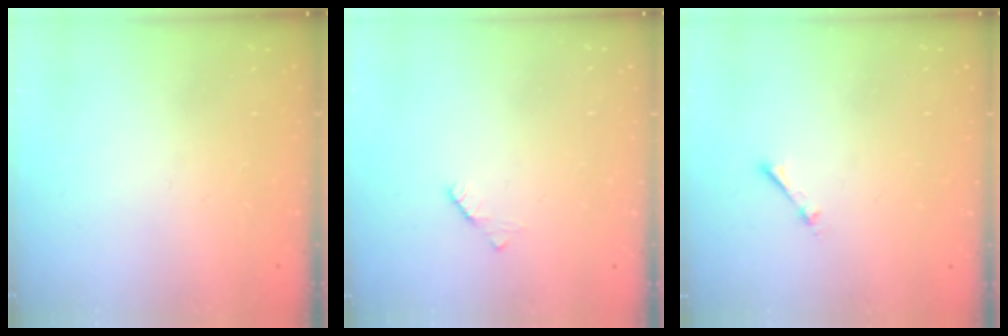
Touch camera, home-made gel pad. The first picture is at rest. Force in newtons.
{"total": 2.2, "press": 2.2, "slide": 0.3}
{"total": 1.7, "press": 1.7, "slide": 0.2}